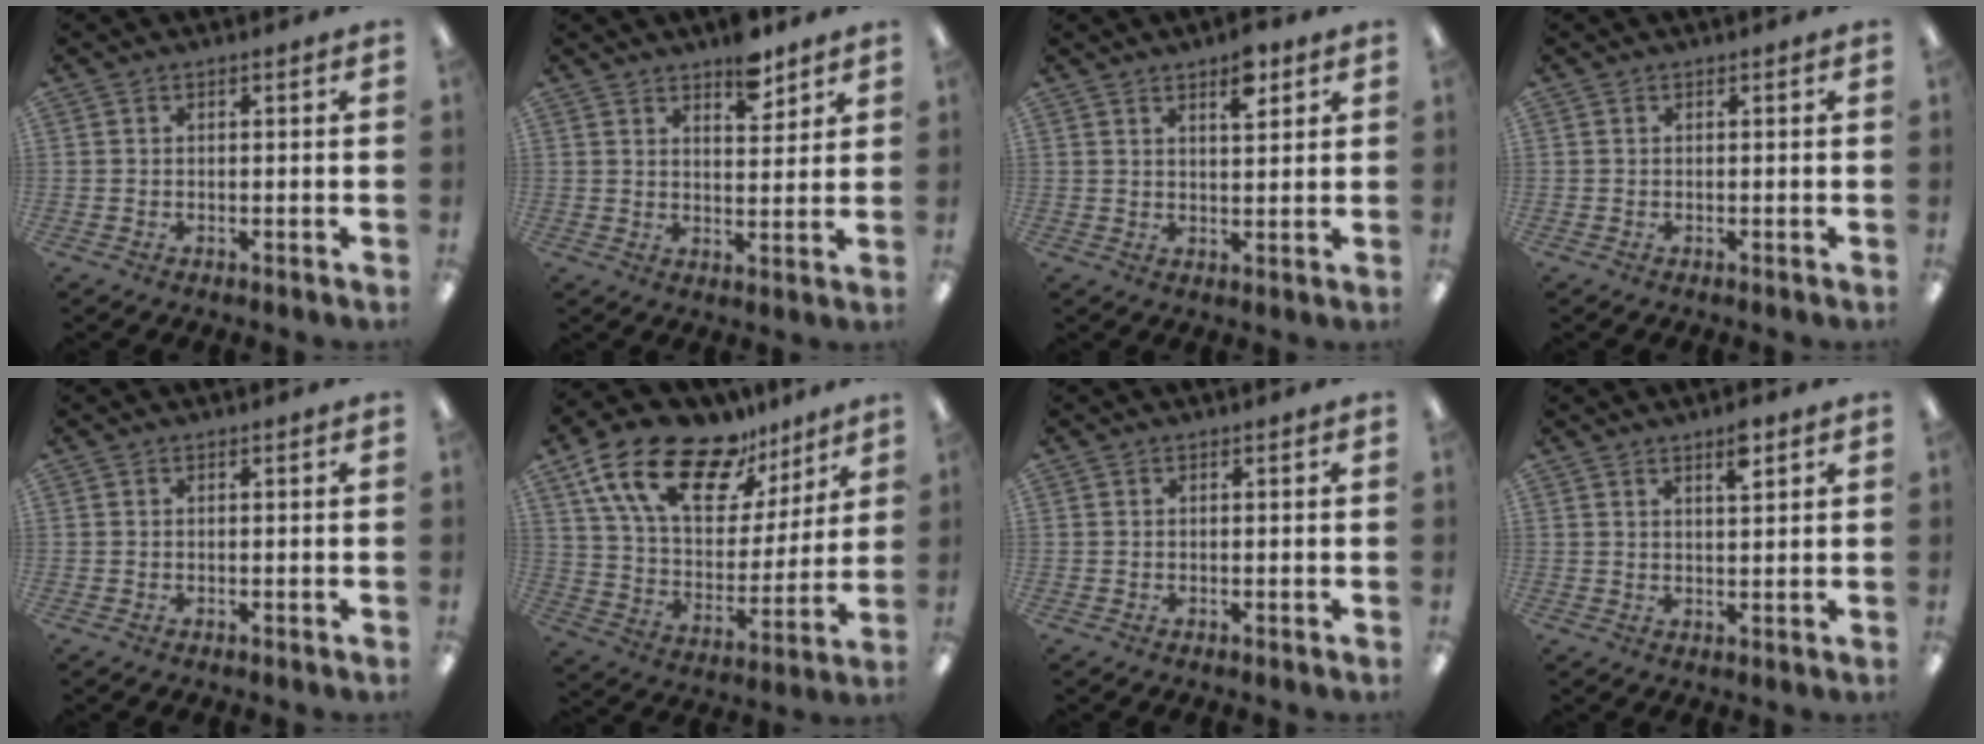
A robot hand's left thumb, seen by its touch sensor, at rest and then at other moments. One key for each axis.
{"total": 7.3, "fx": 5.6, "fy": 3.1, "fz": 3.7, "tx": -0.036, "ty": -0.034, "tz": 0.094}
{"total": 5.7, "fx": 3.8, "fy": 2.1, "fz": 3.7, "tx": -0.041, "ty": -0.018, "tz": 0.059}
{"total": 0.0}
{"total": 0.0}
{"total": 20.9, "fx": 13.9, "fy": 10.1, "fz": 12.0, "tx": -0.222, "ty": -0.074, "tz": 0.249}
{"total": 0.0}
{"total": 4.3, "fx": 3.0, "fy": 1.1, "fz": 2.9, "tx": -0.042, "ty": -0.009, "tz": 0.046}